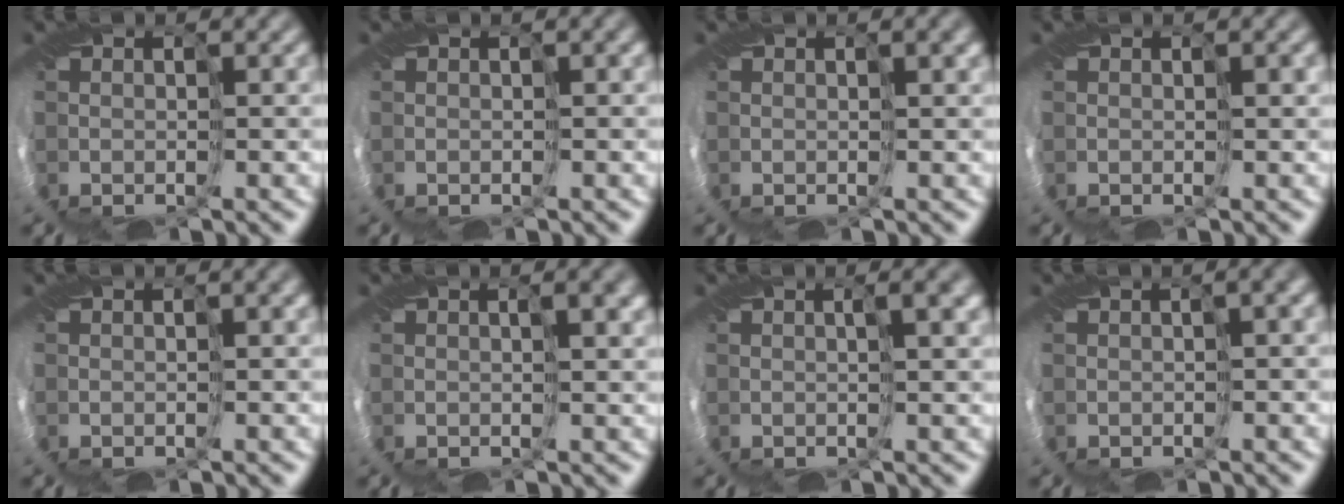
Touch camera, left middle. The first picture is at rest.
{"total": 0.7, "force": [0.1, 0.3, 0.7], "torque": [-0.005, 0.003, 0.002]}
{"total": 1.6, "force": [0.9, 0.3, 1.3], "torque": [-0.020, 0.004, 0.014]}
{"total": 0.5, "force": [0.4, -0.1, 0.4], "torque": [-0.005, 0.003, 0.004]}
{"total": 1.0, "force": [0.2, 0.3, 0.9], "torque": [-0.012, 0.004, 0.005]}
{"total": 2.2, "force": [1.4, 0.0, 1.7], "torque": [-0.027, 0.007, 0.019]}
{"total": 2.4, "force": [1.6, -0.7, 1.7], "torque": [-0.026, 0.012, 0.019]}
{"total": 2.8, "force": [0.7, 0.8, 2.6], "torque": [-0.033, 0.003, 0.020]}